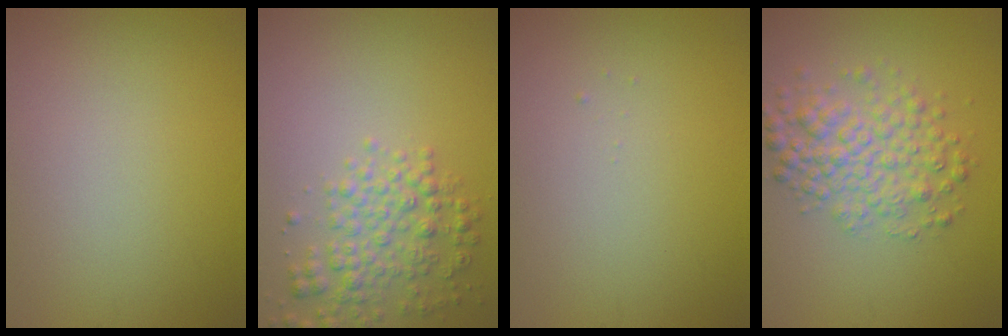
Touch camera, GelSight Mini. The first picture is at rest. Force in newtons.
{"total": 3.6, "press": 3.6, "slide": 0.2}
{"total": 0.0}
{"total": 4.6, "press": 4.6, "slide": 0.1}